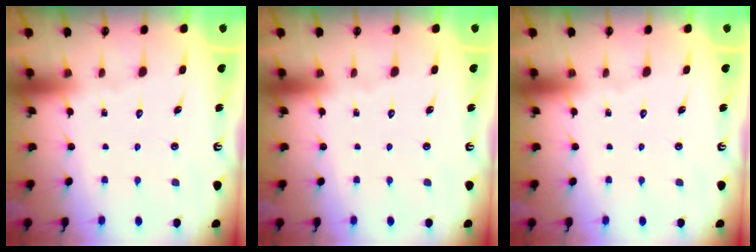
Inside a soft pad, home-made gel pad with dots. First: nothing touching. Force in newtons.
{"total": 0.0}
{"total": 0.0}